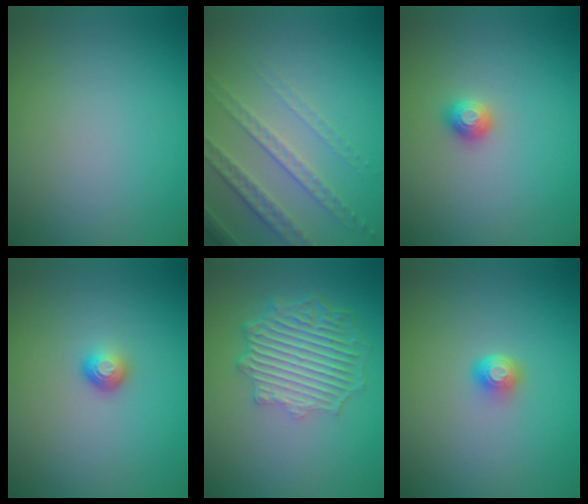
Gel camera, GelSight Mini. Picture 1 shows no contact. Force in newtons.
{"total": 4.6, "press": 3.3, "slide": 3.3}
{"total": 1.2, "press": 1.1, "slide": 0.3}
{"total": 1.4, "press": 1.0, "slide": 1.0}
{"total": 6.2, "press": 4.7, "slide": 4.1}
{"total": 1.6, "press": 1.2, "slide": 1.1}